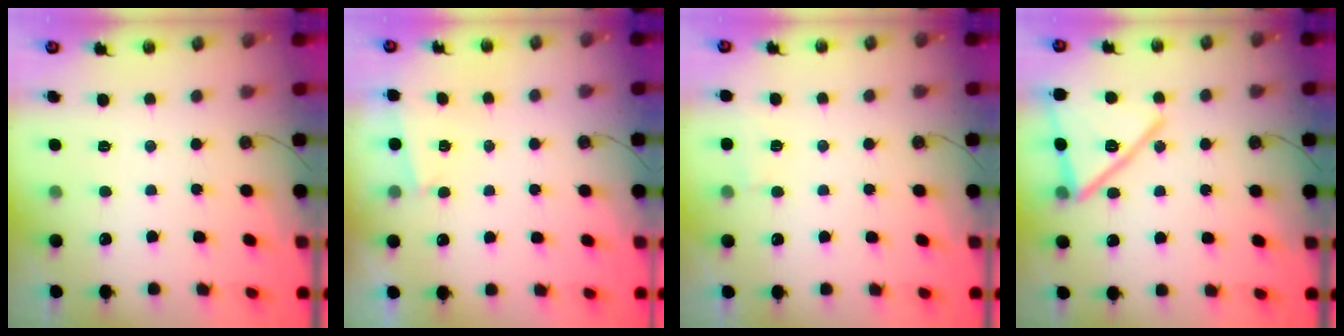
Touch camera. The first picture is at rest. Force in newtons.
{"total": 1.0, "press": 1.0, "slide": 0.3}
{"total": 2.6, "press": 2.4, "slide": 0.9}
{"total": 18.6, "press": 18.2, "slide": 4.0}